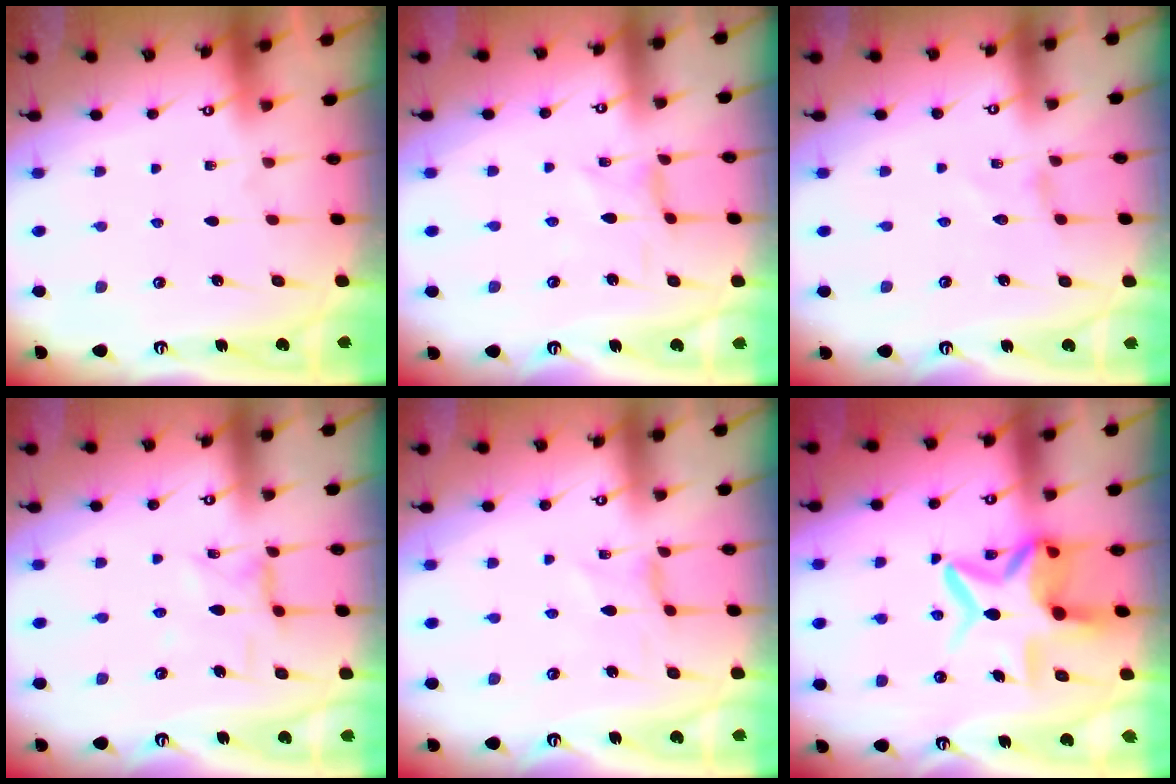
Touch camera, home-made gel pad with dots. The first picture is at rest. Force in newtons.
{"total": 0.0}
{"total": 0.0}
{"total": 2.5, "press": 2.4, "slide": 0.4}
{"total": 0.0}
{"total": 11.9, "press": 11.8, "slide": 1.9}